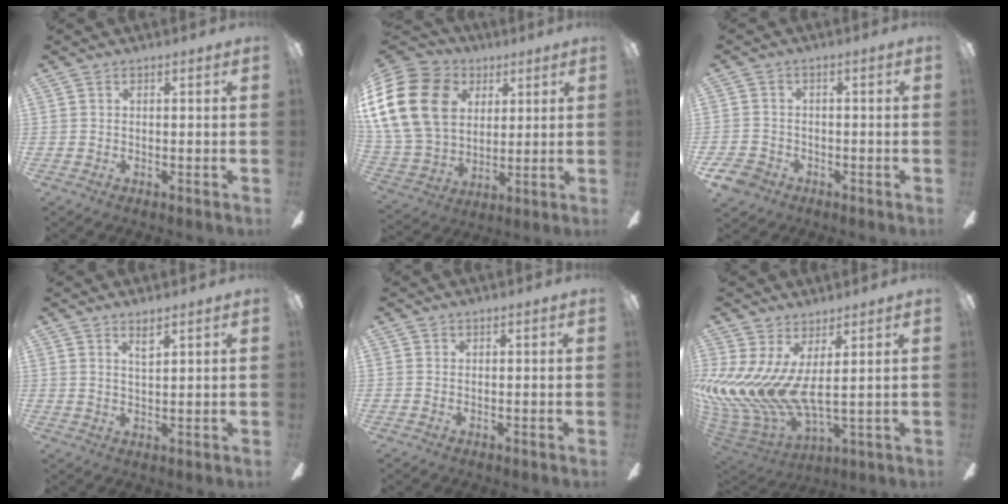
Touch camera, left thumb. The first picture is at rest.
{"total": 22.8, "force": [7.1, 17.1, 13.4], "torque": [-0.296, -0.012, 0.128]}
{"total": 5.0, "force": [-2.8, 3.8, 1.5], "torque": [-0.048, 0.013, -0.058]}
{"total": 3.2, "force": [2.4, 0.6, 2.0], "torque": [-0.039, -0.003, 0.041]}
{"total": 0.0}
{"total": 11.9, "force": [2.8, 5.7, 10.0], "torque": [-0.252, -0.063, 0.047]}